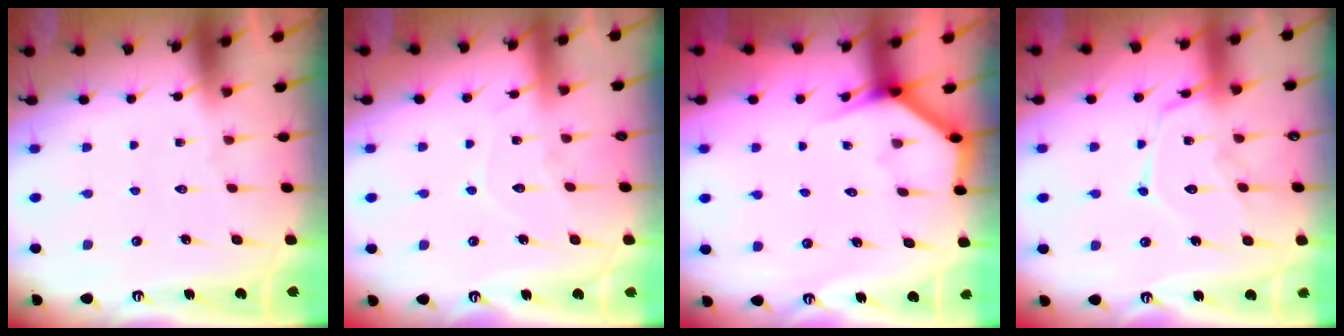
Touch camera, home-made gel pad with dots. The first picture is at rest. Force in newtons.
{"total": 8.3, "press": 8.3, "slide": 0.6}
{"total": 3.6, "press": 3.6, "slide": 0.3}
{"total": 12.1, "press": 12.1, "slide": 0.8}